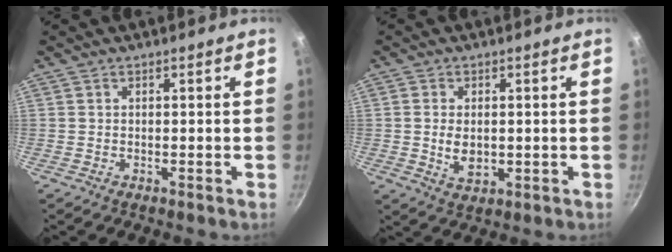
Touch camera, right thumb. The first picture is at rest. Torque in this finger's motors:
{"motor_torque": [-0.34, 0.50, -0.42, 0.18, 0.00]}